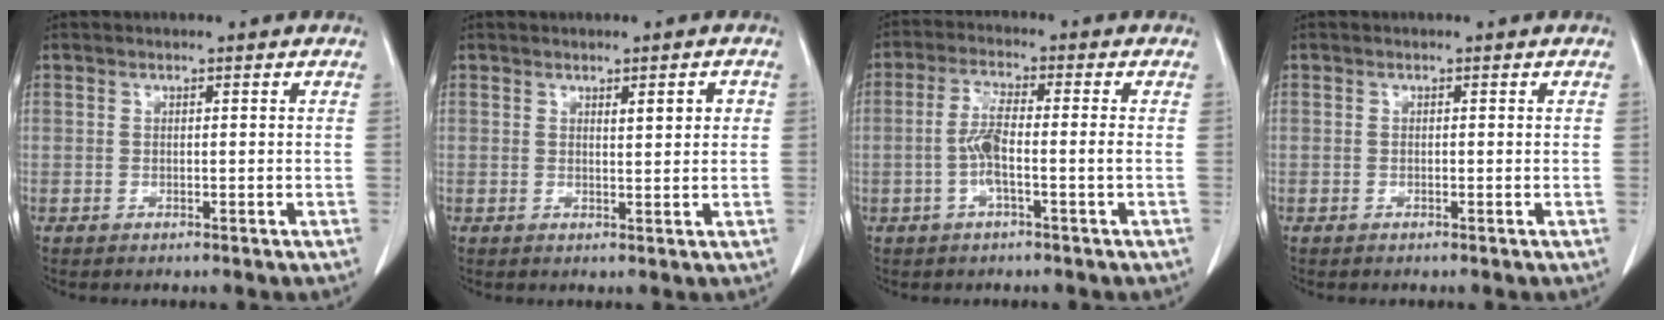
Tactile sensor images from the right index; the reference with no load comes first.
{"total": 2.6, "force": [0.9, 0.7, 2.4], "torque": [-0.037, 0.002, 0.016]}
{"total": 5.1, "force": [-1.0, 0.5, 5.0], "torque": [-0.104, 0.011, -0.019]}
{"total": 0.0}